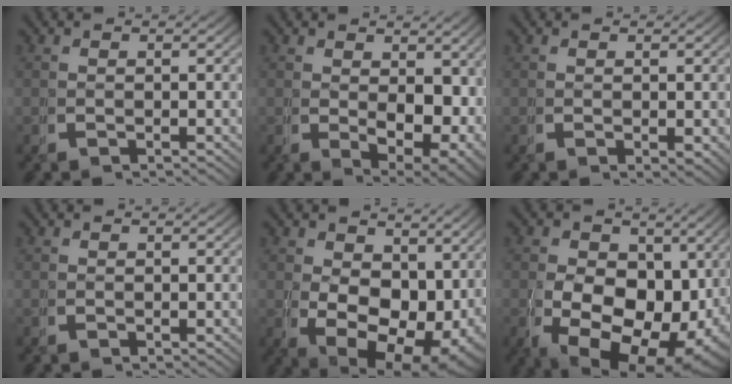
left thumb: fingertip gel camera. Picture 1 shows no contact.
{"total": 5.6, "force": [0.2, 3.3, 4.5], "torque": [-0.069, -0.041, 0.025]}
{"total": 0.7, "force": [0.2, 0.3, 0.6], "torque": [-0.005, -0.006, 0.006]}
{"total": 0.0}
{"total": 11.5, "force": [-1.4, 8.1, 8.1], "torque": [-0.145, -0.072, 0.012]}
{"total": 14.8, "force": [-2.7, 10.4, 10.2], "torque": [-0.185, -0.085, -0.007]}